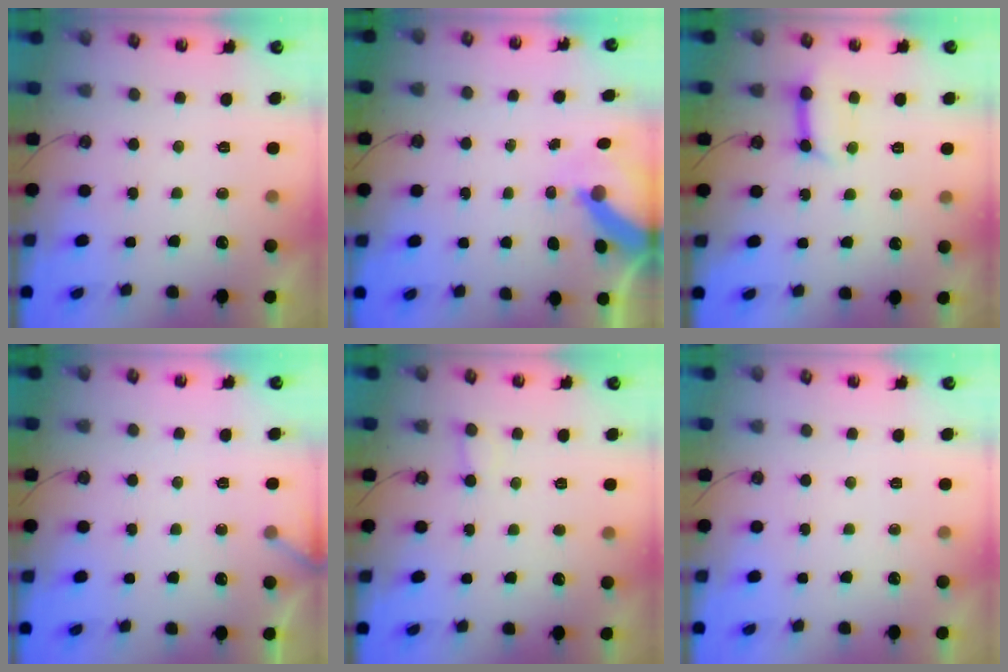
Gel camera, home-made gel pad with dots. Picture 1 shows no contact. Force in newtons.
{"total": 8.4, "press": 8.3, "slide": 1.0}
{"total": 9.6, "press": 9.5, "slide": 1.2}
{"total": 2.3, "press": 2.3, "slide": 0.1}
{"total": 5.4, "press": 5.4, "slide": 0.3}
{"total": 0.0}